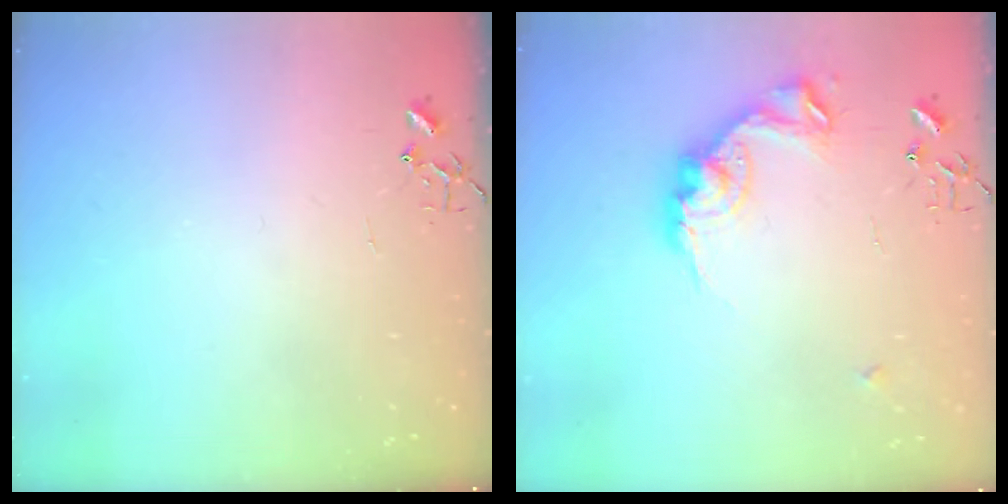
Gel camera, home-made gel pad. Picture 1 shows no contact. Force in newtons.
{"total": 14.2, "press": 14.2, "slide": 0.5}